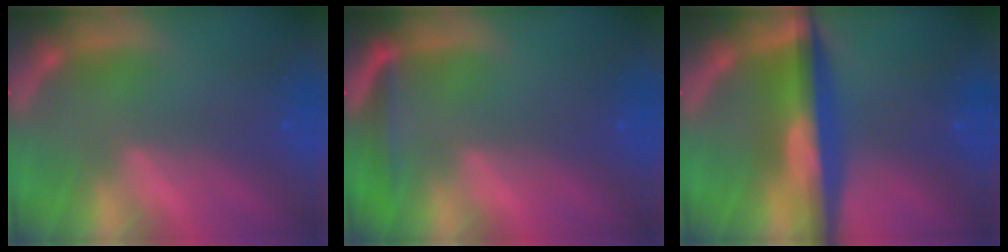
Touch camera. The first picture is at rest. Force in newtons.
{"total": 2.5}
{"total": 7.6}